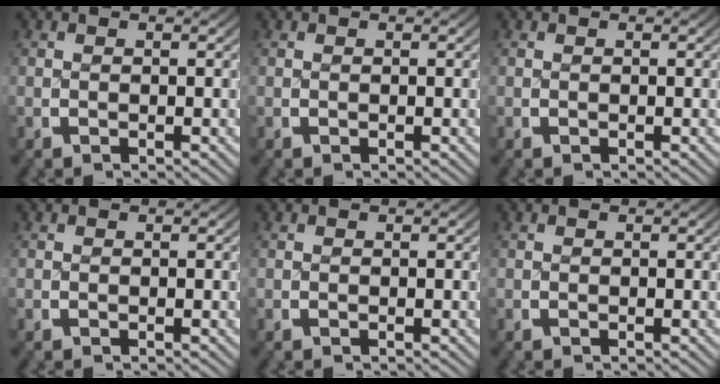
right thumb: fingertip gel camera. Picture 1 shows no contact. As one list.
[{"total": 0.0}, {"total": 0.0}, {"total": 0.0}, {"total": 0.0}, {"total": 0.0}]